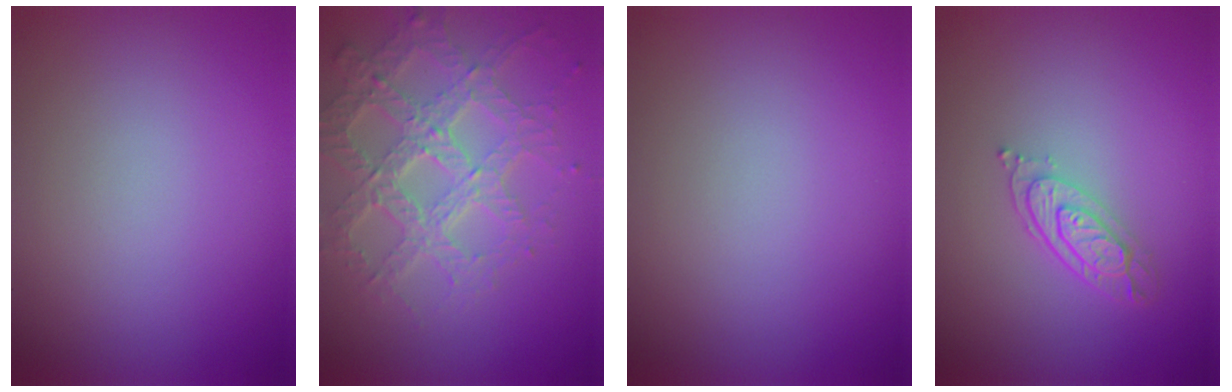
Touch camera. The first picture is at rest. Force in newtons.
{"total": 6.6, "press": 4.7, "slide": 4.6}
{"total": 0.0}
{"total": 3.5, "press": 2.6, "slide": 2.3}